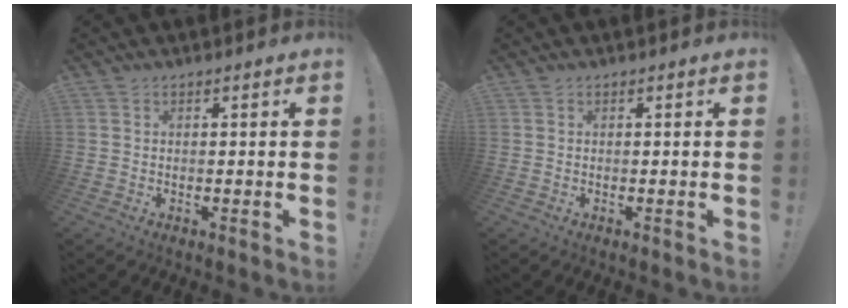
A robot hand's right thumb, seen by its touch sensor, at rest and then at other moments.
{"total": 0.0}